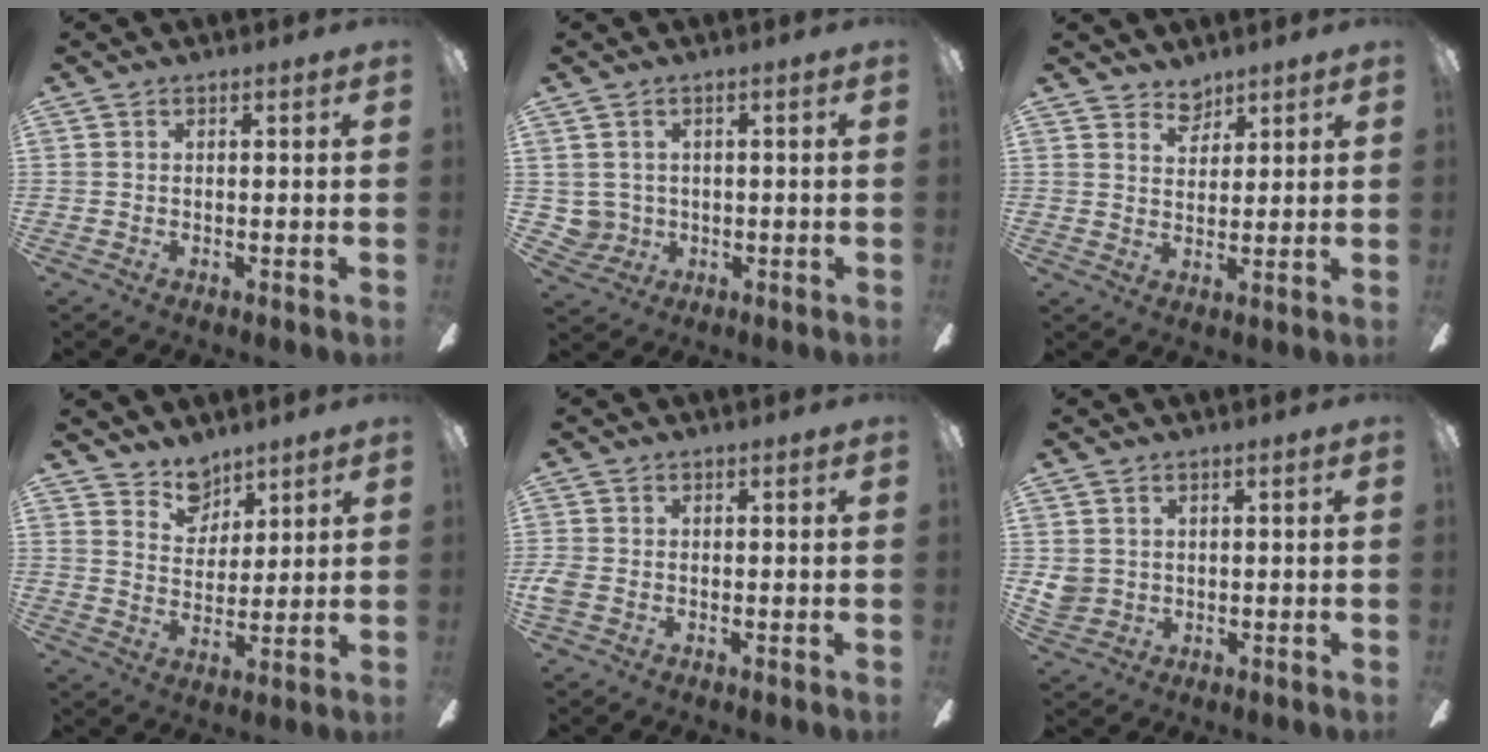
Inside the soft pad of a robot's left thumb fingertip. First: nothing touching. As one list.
[{"total": 3.9, "force": [1.2, 3.7, 0.3], "torque": [-0.026, 0.002, 0.024]}, {"total": 4.8, "force": [4.2, 2.4, 0.3], "torque": [-0.004, -0.023, 0.077]}, {"total": 7.3, "force": [6.0, 4.1, 0.5], "torque": [-0.014, -0.039, 0.114]}, {"total": 2.4, "force": [-0.5, 1.8, 1.5], "torque": [-0.039, 0.001, -0.013]}, {"total": 3.7, "force": [1.3, 3.5, 0.6], "torque": [-0.011, 0.004, 0.027]}]